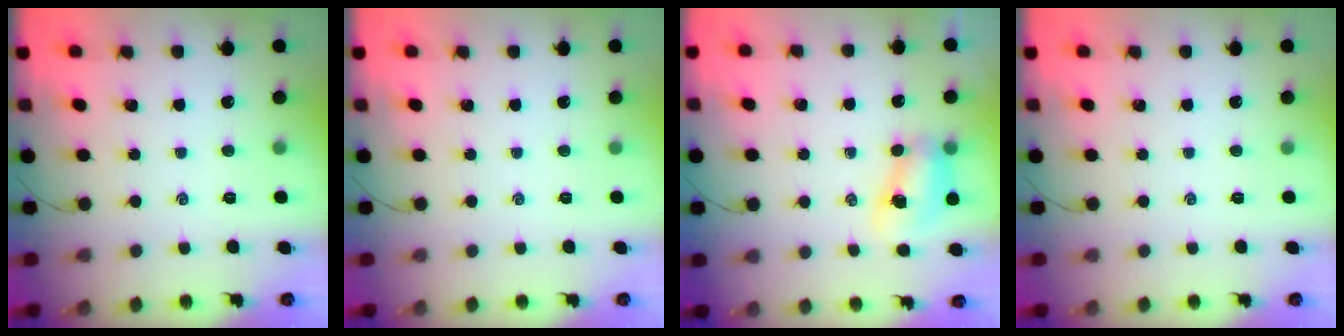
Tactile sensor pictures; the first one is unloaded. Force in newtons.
{"total": 0.0}
{"total": 8.4, "press": 8.3, "slide": 1.2}
{"total": 0.0}